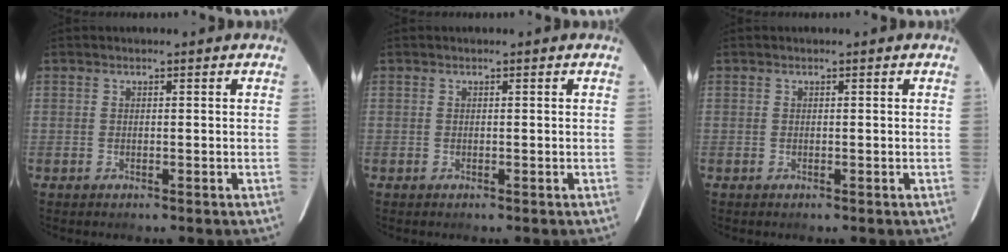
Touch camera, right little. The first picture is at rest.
{"total": 0.0}
{"total": 0.0}